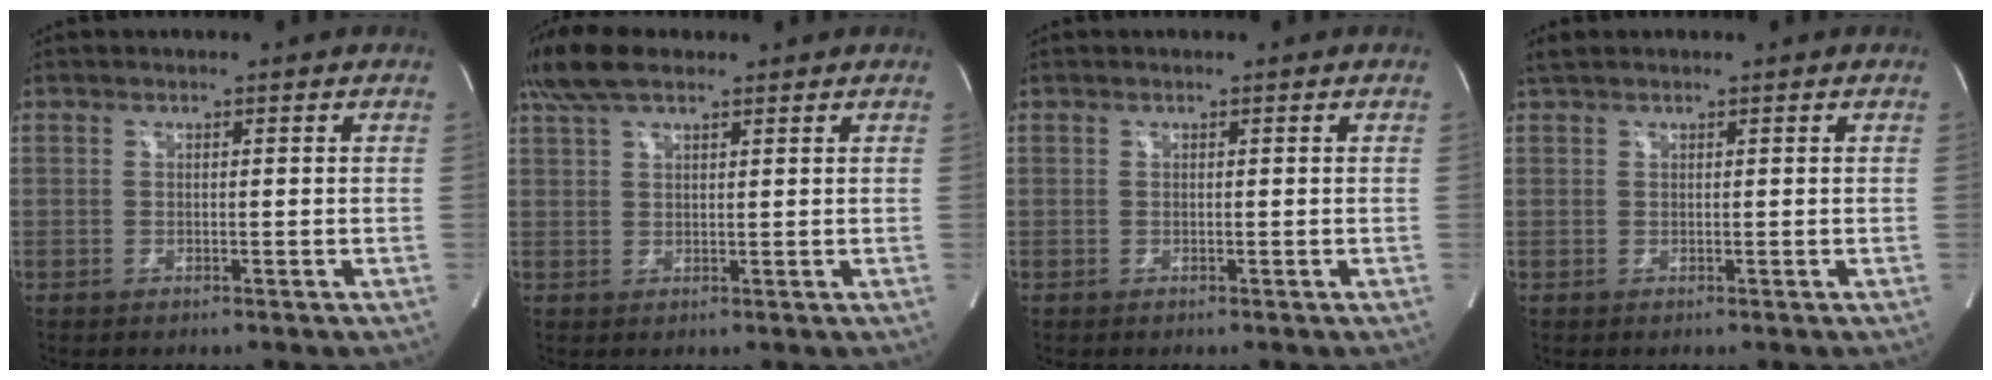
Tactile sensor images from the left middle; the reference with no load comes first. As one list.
[{"total": 6.6, "force": [5.0, 2.1, 3.8], "torque": [-0.088, 0.027, 0.099]}, {"total": 0.0}, {"total": 1.3, "force": [1.2, 0.2, 0.5], "torque": [-0.019, 0.017, 0.027]}]